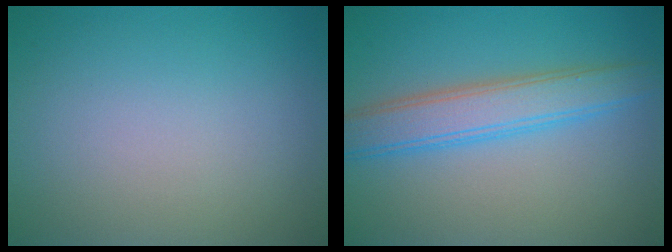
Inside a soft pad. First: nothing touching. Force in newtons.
{"total": 4.6, "press": 4.6, "slide": 0.2}